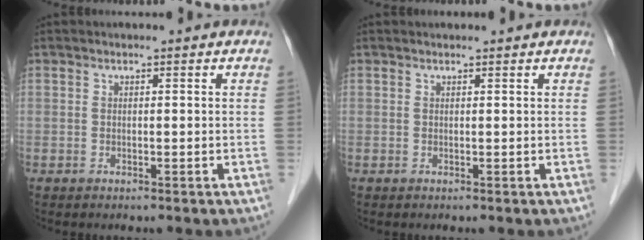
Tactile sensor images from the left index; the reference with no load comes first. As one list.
[{"total": 1.0, "force": [0.9, 0.0, 0.2], "torque": [-0.005, 0.010, 0.015]}]